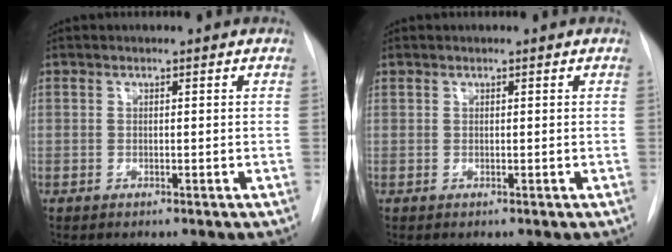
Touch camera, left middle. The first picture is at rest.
{"total": 0.0}